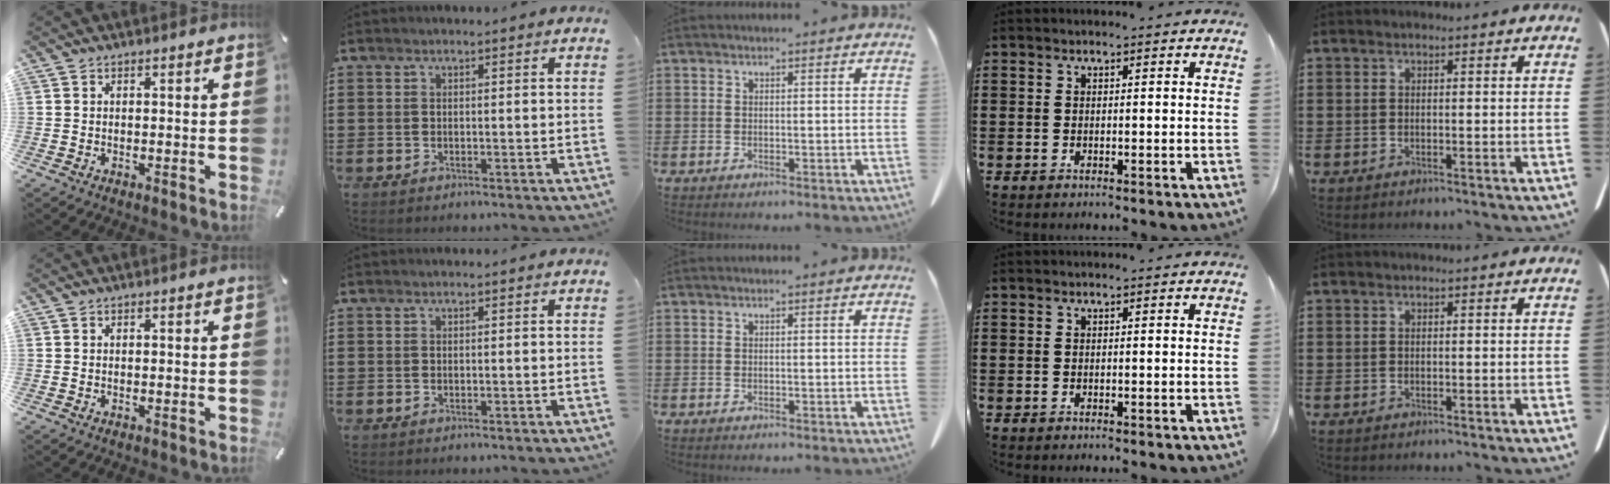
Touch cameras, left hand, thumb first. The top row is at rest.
{}